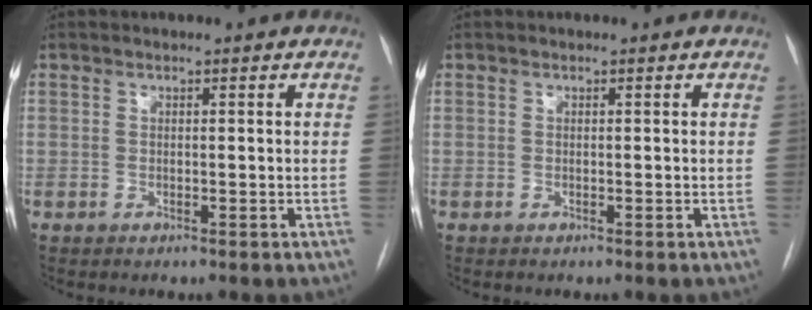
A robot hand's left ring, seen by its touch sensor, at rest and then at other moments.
{"total": 0.0}